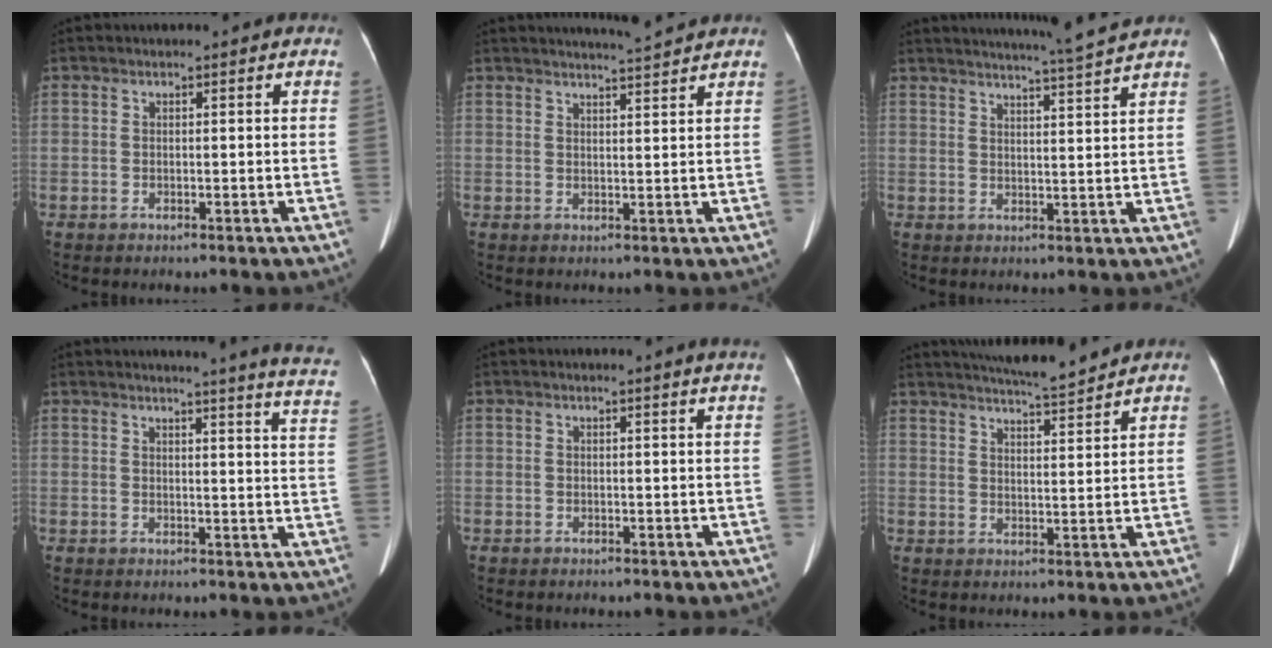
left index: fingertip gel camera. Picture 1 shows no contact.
{"total": 4.9, "force": [4.7, -0.8, 1.2], "torque": [-0.022, 0.005, 0.063]}
{"total": 8.9, "force": [8.2, -2.1, 2.9], "torque": [-0.047, -0.014, 0.109]}
{"total": 14.3, "force": [13.1, -1.1, 5.8], "torque": [-0.069, -0.087, 0.124]}
{"total": 1.3, "force": [1.2, -0.2, 0.5], "torque": [-0.013, 0.001, 0.009]}
{"total": 9.3, "force": [8.7, -0.2, 3.2], "torque": [-0.056, 0.004, 0.128]}